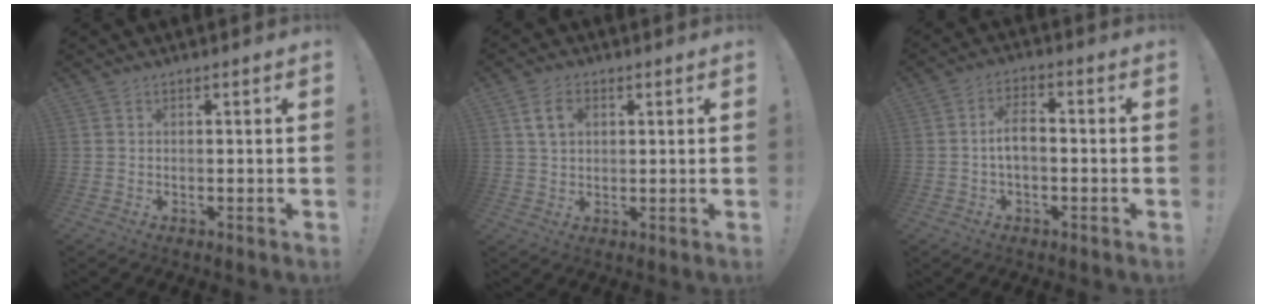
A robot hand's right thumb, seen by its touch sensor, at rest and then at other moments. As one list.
[{"total": 6.1, "force": [2.2, 4.1, 4.0], "torque": [-0.073, 0.007, 0.044]}, {"total": 6.1, "force": [-0.4, 2.9, 5.3], "torque": [-0.090, 0.006, -0.007]}]